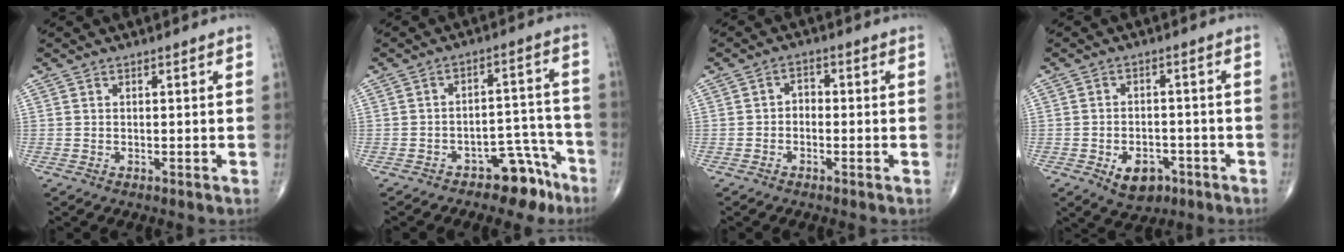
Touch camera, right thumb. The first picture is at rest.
{"total": 7.5, "force": [-5.6, 4.0, 3.1], "torque": [-0.007, 0.083, -0.083]}
{"total": 2.2, "force": [-0.6, 1.6, 1.4], "torque": [-0.011, 0.014, -0.019]}
{"total": 6.8, "force": [-3.1, 4.4, 4.0], "torque": [-0.045, 0.017, -0.041]}